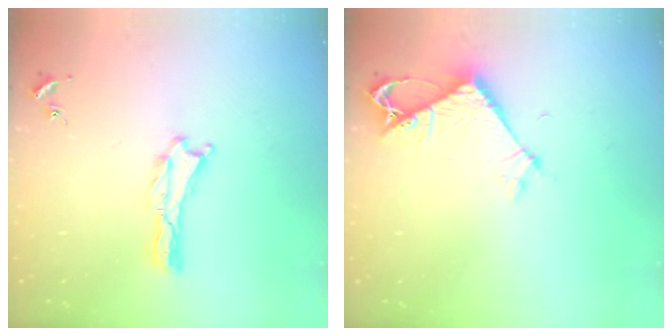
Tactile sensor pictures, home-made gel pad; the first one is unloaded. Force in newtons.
{"total": 5.9, "press": 5.8, "slide": 0.5}